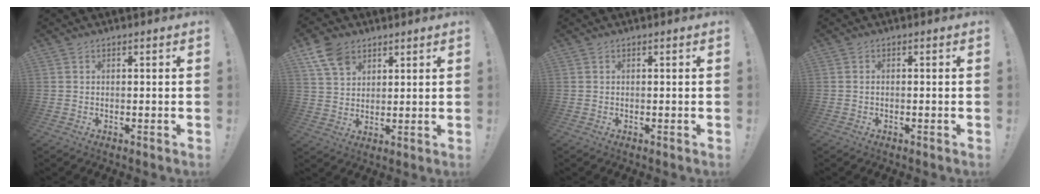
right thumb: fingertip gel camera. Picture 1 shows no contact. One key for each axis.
{"total": 9.2, "fx": 5.5, "fy": 6.0, "fz": 4.2, "tx": -0.079, "ty": -0.018, "tz": 0.110}
{"total": 0.0}
{"total": 0.8, "fx": -0.6, "fy": 0.1, "fz": 0.4, "tx": -0.016, "ty": 0.004, "tz": -0.010}